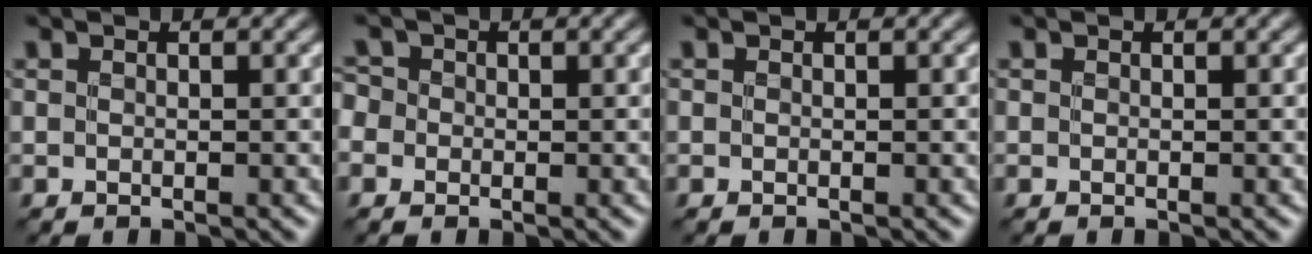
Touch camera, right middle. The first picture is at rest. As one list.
[{"total": 2.1, "force": [0.0, 1.9, 0.7], "torque": [-0.008, 0.016, -0.017]}, {"total": 0.0}, {"total": 0.0}]